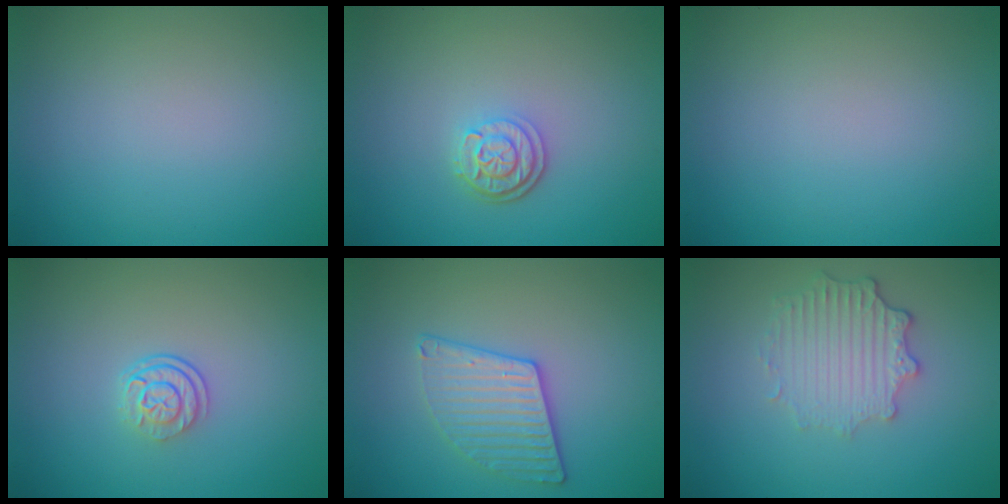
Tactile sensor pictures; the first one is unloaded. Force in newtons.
{"total": 2.5, "press": 2.1, "slide": 1.4}
{"total": 0.0}
{"total": 2.5, "press": 1.8, "slide": 1.8}
{"total": 3.2, "press": 3.1, "slide": 0.6}
{"total": 3.6, "press": 2.8, "slide": 2.2}